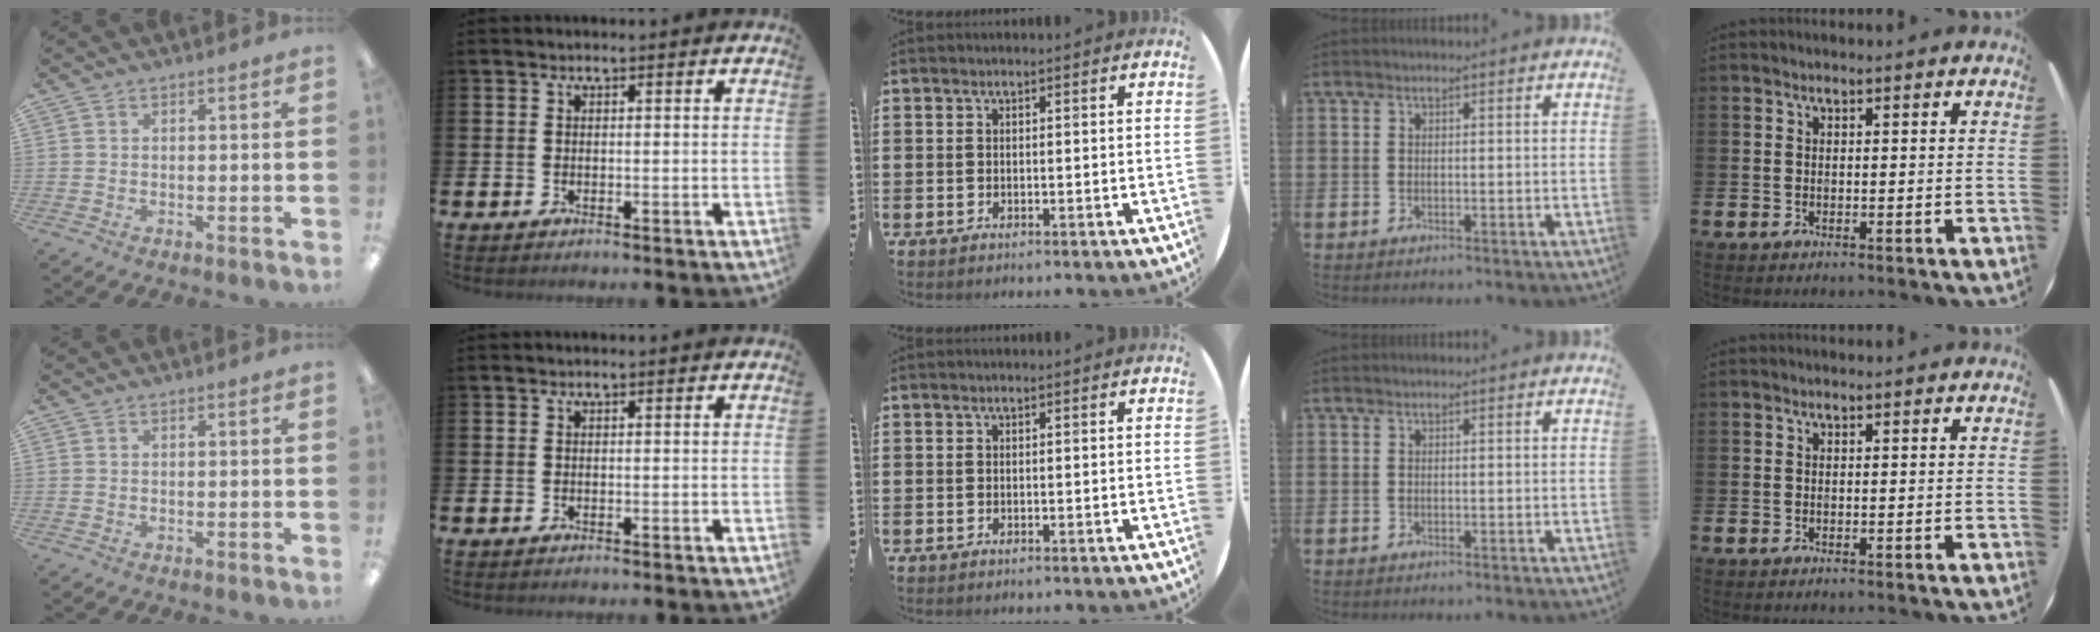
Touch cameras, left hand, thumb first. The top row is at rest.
{}